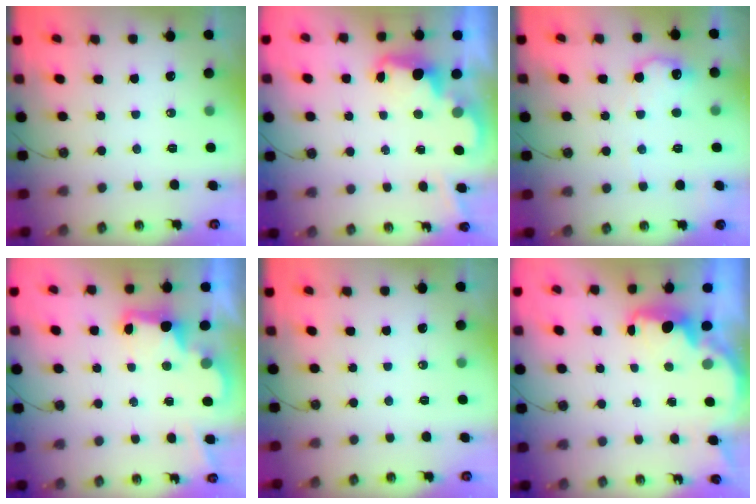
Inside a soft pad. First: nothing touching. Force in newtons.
{"total": 2.4, "press": 2.3, "slide": 0.5}
{"total": 10.1, "press": 10.0, "slide": 0.5}
{"total": 2.9, "press": 2.9, "slide": 0.6}
{"total": 0.0}
{"total": 2.2, "press": 2.2, "slide": 0.4}